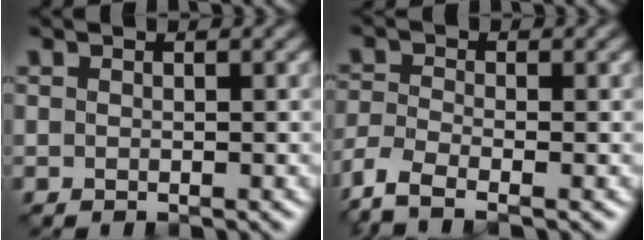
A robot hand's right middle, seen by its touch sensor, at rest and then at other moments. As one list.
[{"total": 3.7, "force": [-2.8, 0.9, 2.2], "torque": [-0.059, -0.010, -0.073]}]